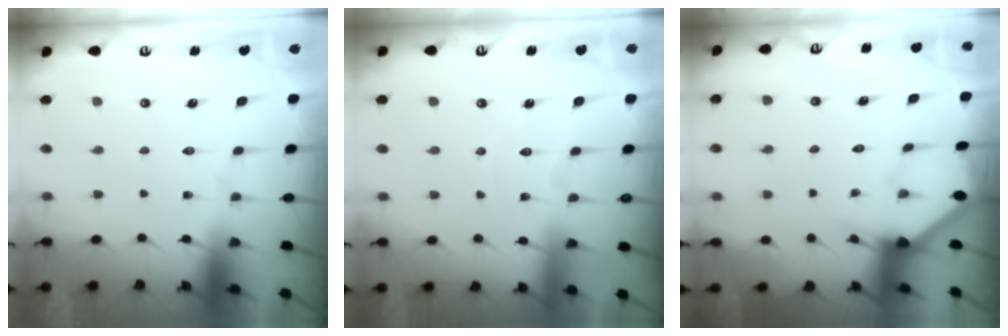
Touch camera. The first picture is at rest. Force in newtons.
{"total": 3.3, "press": 3.3, "slide": 0.3}
{"total": 2.6, "press": 2.6, "slide": 0.3}